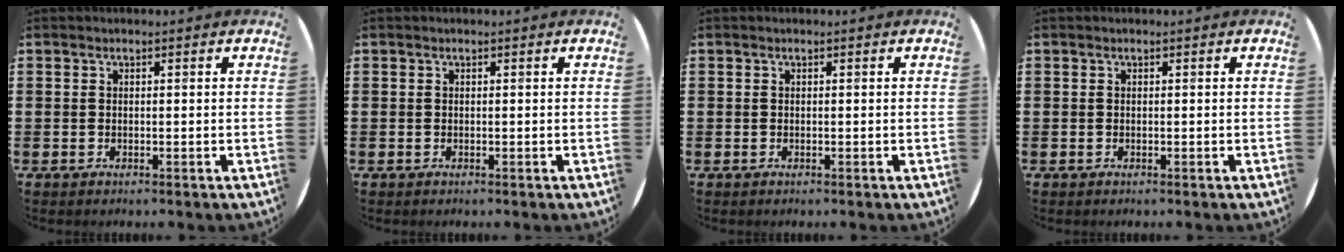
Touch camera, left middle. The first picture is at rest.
{"total": 0.0}
{"total": 0.0}
{"total": 0.0}